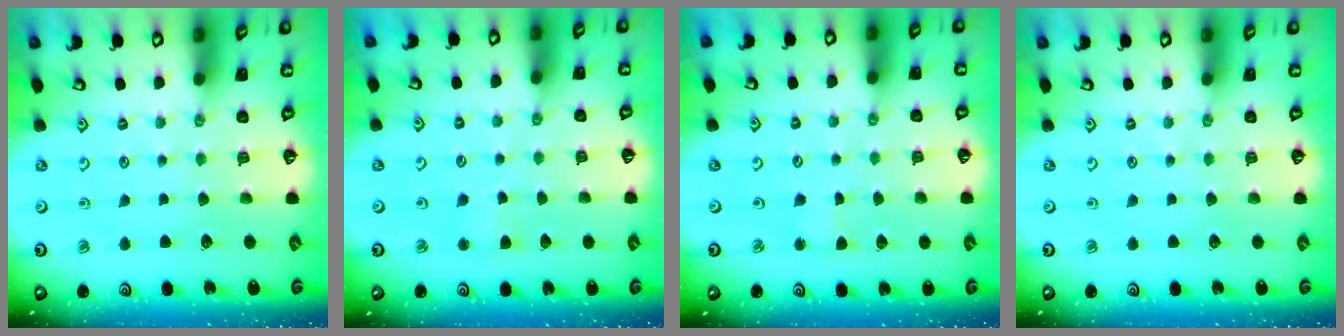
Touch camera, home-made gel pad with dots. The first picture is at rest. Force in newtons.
{"total": 2.6, "press": 2.6, "slide": 0.4}
{"total": 1.9, "press": 1.9, "slide": 0.2}
{"total": 0.0}